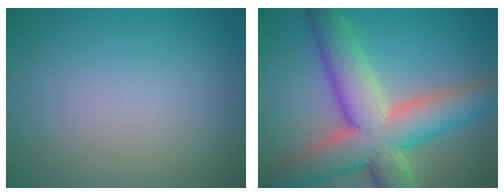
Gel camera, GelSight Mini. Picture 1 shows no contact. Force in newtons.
{"total": 11.4, "press": 11.3, "slide": 0.7}